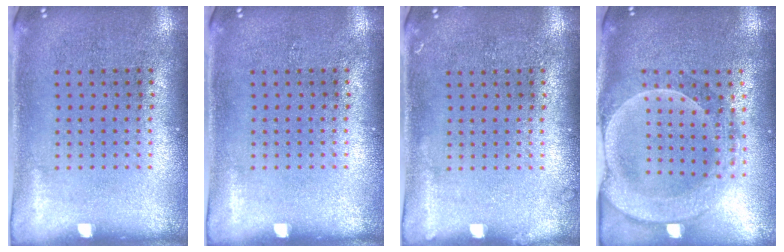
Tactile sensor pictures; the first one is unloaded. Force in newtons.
{"total": 0.0}
{"total": 0.6, "press": 0.5, "slide": 0.1}
{"total": 2.4, "press": 2.2, "slide": 1.1}